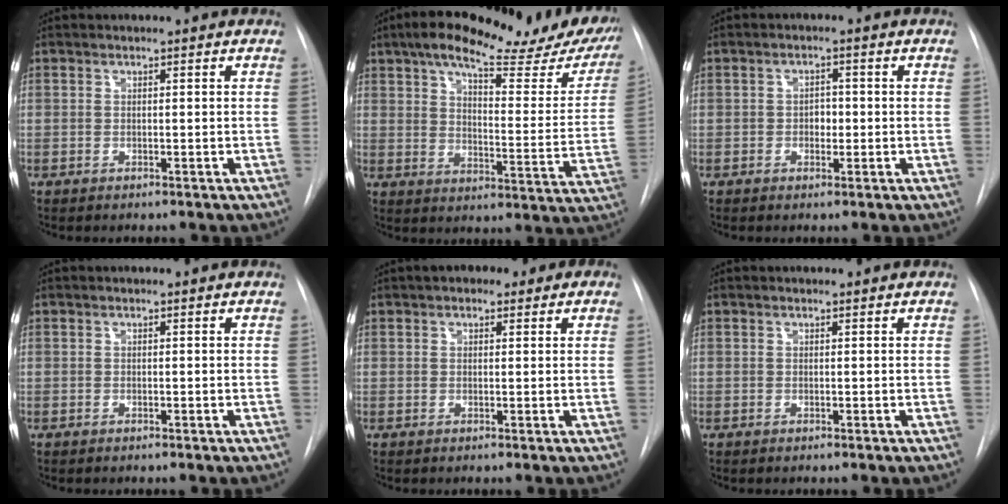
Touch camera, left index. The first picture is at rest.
{"total": 29.4, "force": [22.9, 6.9, 17.0], "torque": [-0.237, -0.012, 0.283]}
{"total": 2.2, "force": [-0.3, 1.5, 1.5], "torque": [-0.019, 0.006, -0.005]}
{"total": 0.0}
{"total": 3.7, "force": [2.1, 2.0, 2.2], "torque": [-0.032, 0.017, 0.027]}
{"total": 0.0}